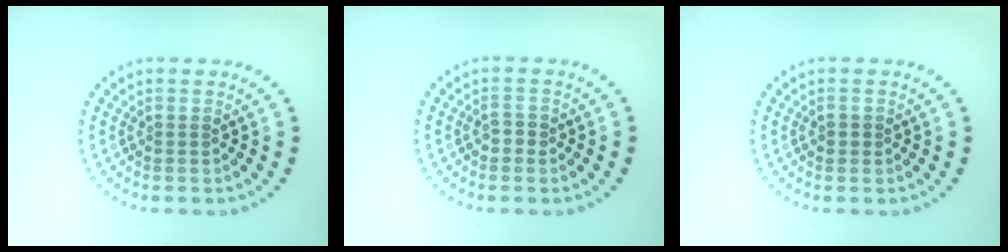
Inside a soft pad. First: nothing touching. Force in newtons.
{"total": 0.9, "press": 0.8, "slide": 0.3}
{"total": 0.8, "press": 0.8, "slide": 0.1}